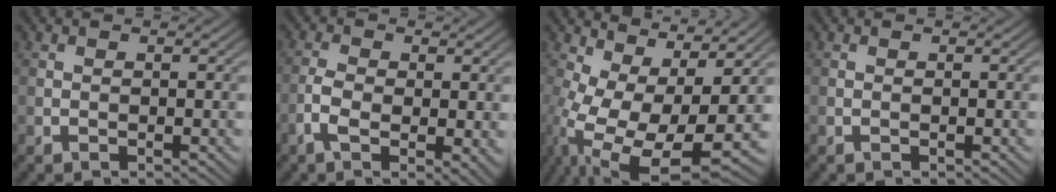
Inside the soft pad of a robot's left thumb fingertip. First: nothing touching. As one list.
[{"total": 5.8, "force": [-1.6, 2.4, 5.1], "torque": [-0.107, -0.007, -0.030]}, {"total": 16.0, "force": [-1.8, 7.8, 13.9], "torque": [-0.275, -0.039, -0.006]}, {"total": 0.0}]